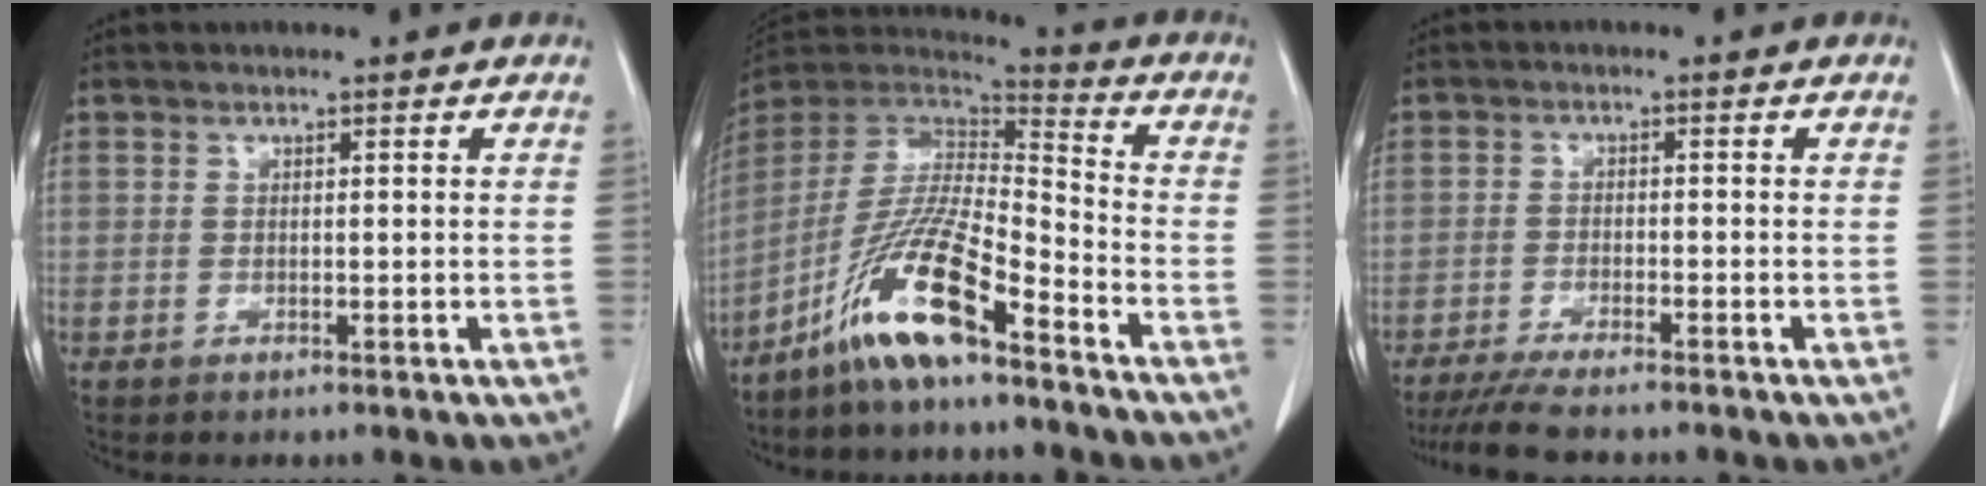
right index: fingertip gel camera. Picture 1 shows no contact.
{"total": 14.1, "force": [-9.3, 1.4, 10.4], "torque": [-0.212, -0.006, -0.178]}
{"total": 7.5, "force": [-6.4, 0.5, 3.8], "torque": [-0.057, -0.019, -0.108]}